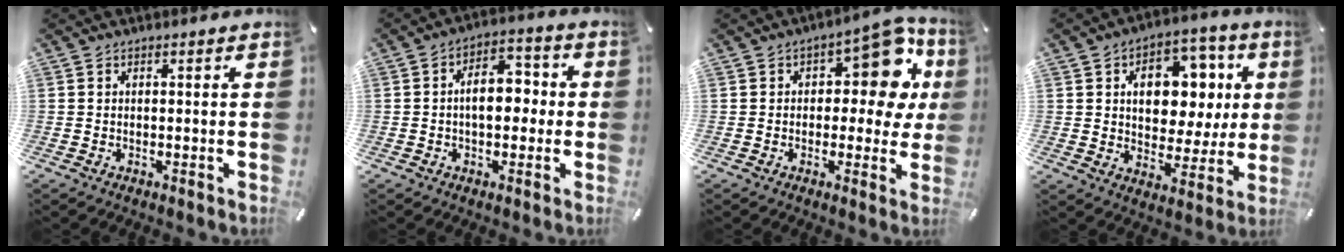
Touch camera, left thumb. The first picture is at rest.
{"total": 8.9, "force": [-0.4, 5.5, 7.0], "torque": [-0.084, 0.004, -0.012]}
{"total": 13.5, "force": [4.4, 7.6, 10.2], "torque": [-0.118, -0.031, 0.073]}
{"total": 13.5, "force": [3.6, 10.2, 8.1], "torque": [-0.110, -0.015, 0.065]}